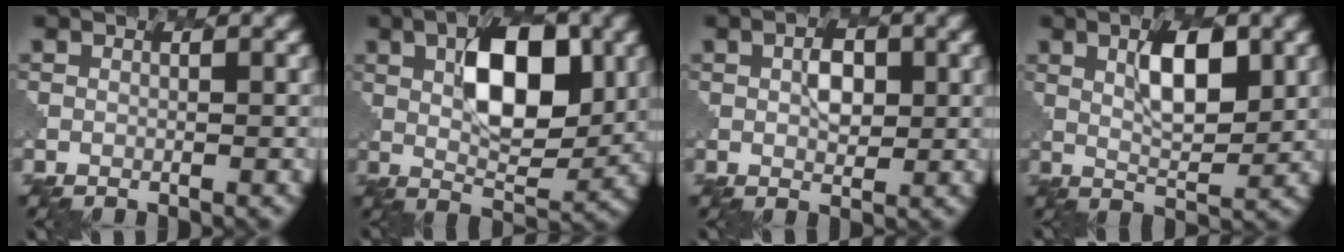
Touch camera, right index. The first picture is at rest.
{"total": 8.4, "force": [2.2, 4.0, 7.1], "torque": [-0.103, 0.006, 0.035]}
{"total": 2.4, "force": [0.7, 1.5, 1.8], "torque": [-0.026, 0.001, 0.011]}
{"total": 5.0, "force": [1.9, 1.8, 4.2], "torque": [-0.072, -0.001, 0.034]}